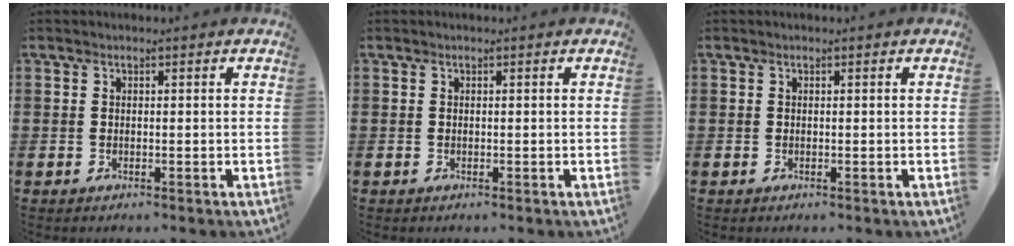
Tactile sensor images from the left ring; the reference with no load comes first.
{"total": 0.0}
{"total": 0.0}